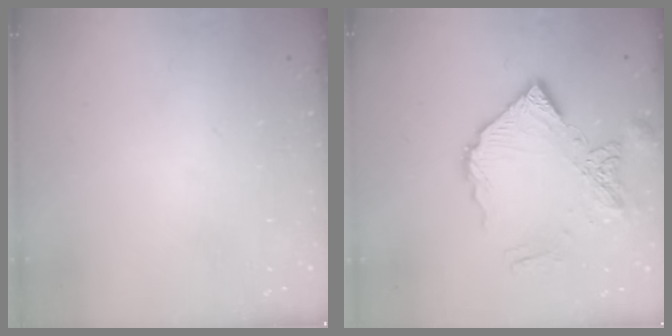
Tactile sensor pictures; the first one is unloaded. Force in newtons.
{"total": 15.1, "press": 15.0, "slide": 1.8}